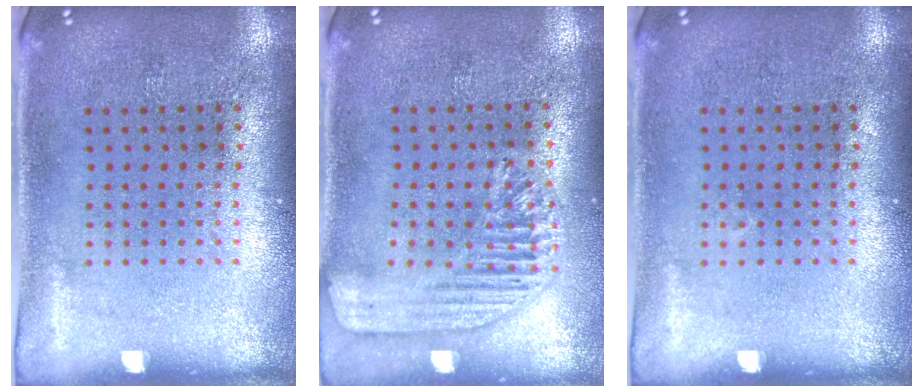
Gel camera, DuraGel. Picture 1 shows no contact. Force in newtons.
{"total": 1.6, "press": 1.5, "slide": 0.6}
{"total": 0.0}